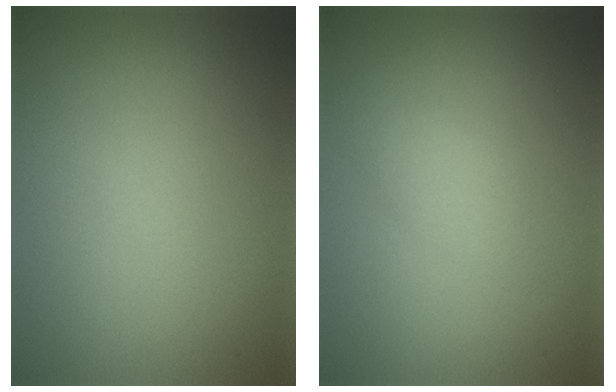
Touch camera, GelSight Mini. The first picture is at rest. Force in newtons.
{"total": 1.4, "press": 1.4, "slide": 0.1}